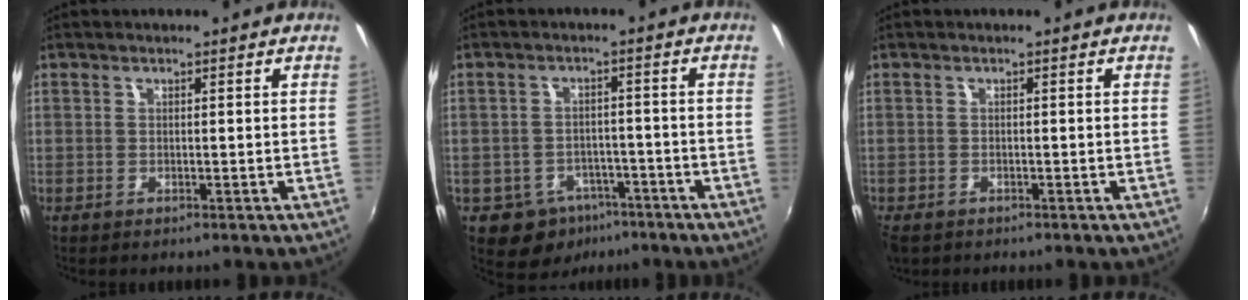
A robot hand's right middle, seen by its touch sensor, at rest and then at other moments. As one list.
[{"total": 7.5, "force": [-4.6, 5.6, 1.8], "torque": [-0.045, 0.014, -0.054]}, {"total": 3.1, "force": [-2.0, 1.8, 1.5], "torque": [-0.037, -0.013, -0.035]}]